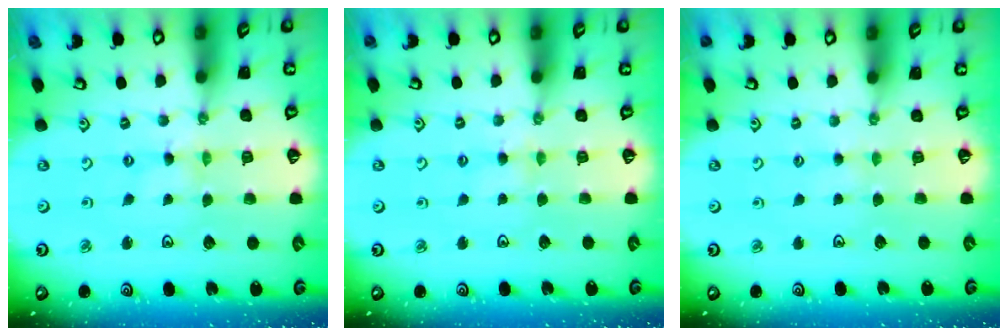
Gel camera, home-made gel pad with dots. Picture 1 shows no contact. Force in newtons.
{"total": 2.9, "press": 2.9, "slide": 0.4}
{"total": 2.1, "press": 2.1, "slide": 0.3}